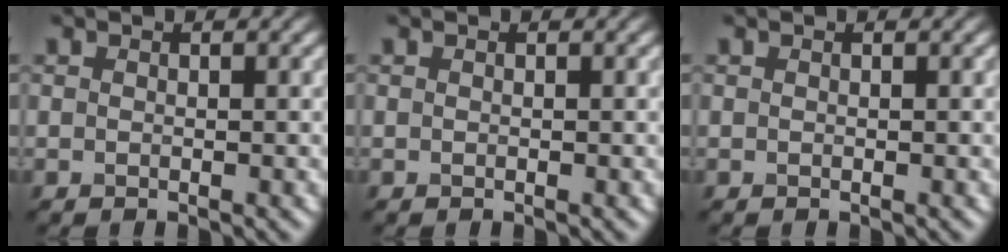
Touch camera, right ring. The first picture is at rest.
{"total": 0.0}
{"total": 0.0}